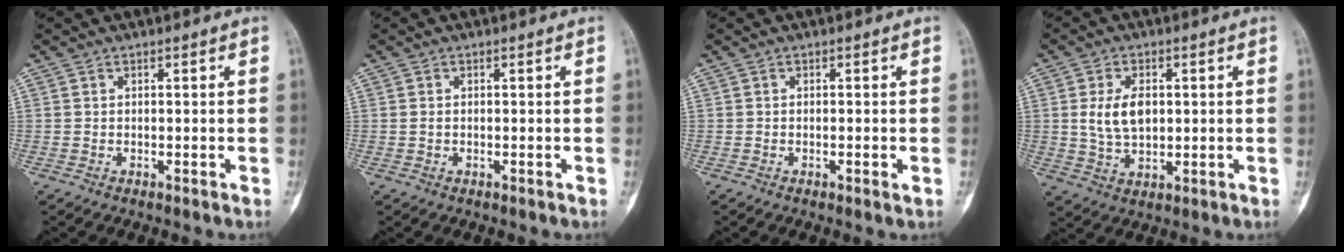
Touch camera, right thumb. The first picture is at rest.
{"total": 0.8, "force": [0.1, 0.6, 0.5], "torque": [-0.011, 0.001, 0.003]}
{"total": 1.1, "force": [-0.3, 0.2, 1.1], "torque": [-0.021, -0.002, -0.005]}
{"total": 7.5, "force": [1.0, 4.7, 5.8], "torque": [-0.101, -0.005, 0.024]}